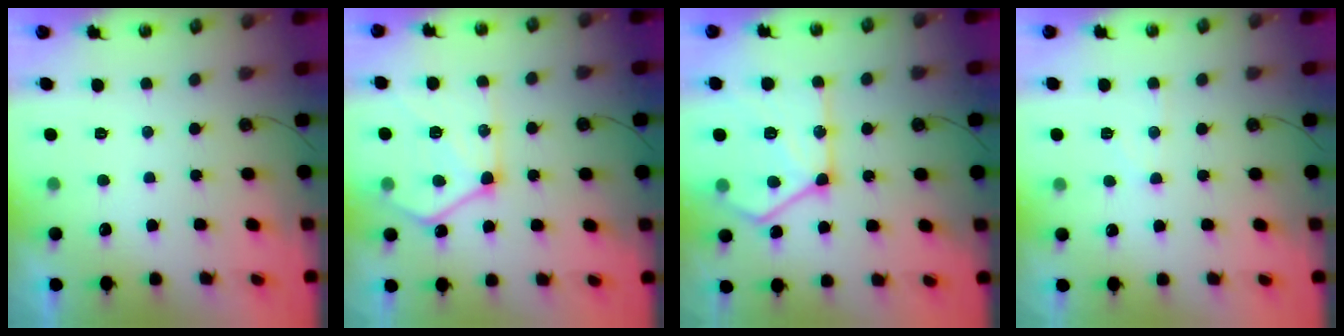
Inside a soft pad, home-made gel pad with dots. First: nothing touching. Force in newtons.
{"total": 17.1, "press": 17.1, "slide": 1.6}
{"total": 20.0, "press": 19.9, "slide": 1.9}
{"total": 6.6, "press": 6.5, "slide": 0.6}